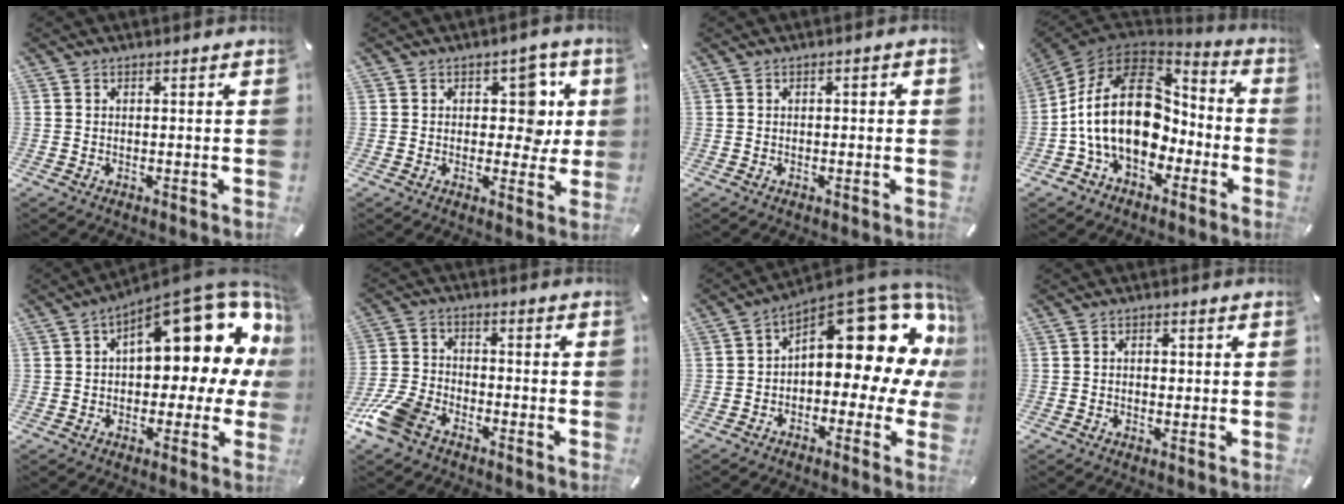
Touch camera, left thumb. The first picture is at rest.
{"total": 9.3, "force": [2.0, 6.7, 6.1], "torque": [-0.064, -0.005, 0.029]}
{"total": 0.9, "force": [-0.4, 0.5, 0.6], "torque": [-0.011, 0.003, -0.008]}
{"total": 23.4, "force": [-0.5, 16.7, 16.3], "torque": [-0.309, 0.006, -0.002]}
{"total": 17.3, "force": [7.5, 8.2, 13.2], "torque": [-0.167, -0.056, 0.121]}
{"total": 10.8, "force": [-7.2, 5.9, 5.4], "torque": [-0.125, 0.030, -0.138]}
{"total": 17.1, "force": [8.8, 8.1, 12.3], "torque": [-0.141, -0.085, 0.140]}
{"total": 1.7, "force": [-0.2, 1.3, 1.1], "torque": [-0.023, 0.006, -0.006]}